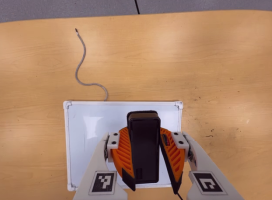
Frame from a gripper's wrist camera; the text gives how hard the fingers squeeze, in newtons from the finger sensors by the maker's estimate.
{"total": 8.3, "left": 8.9, "right": 7.8}